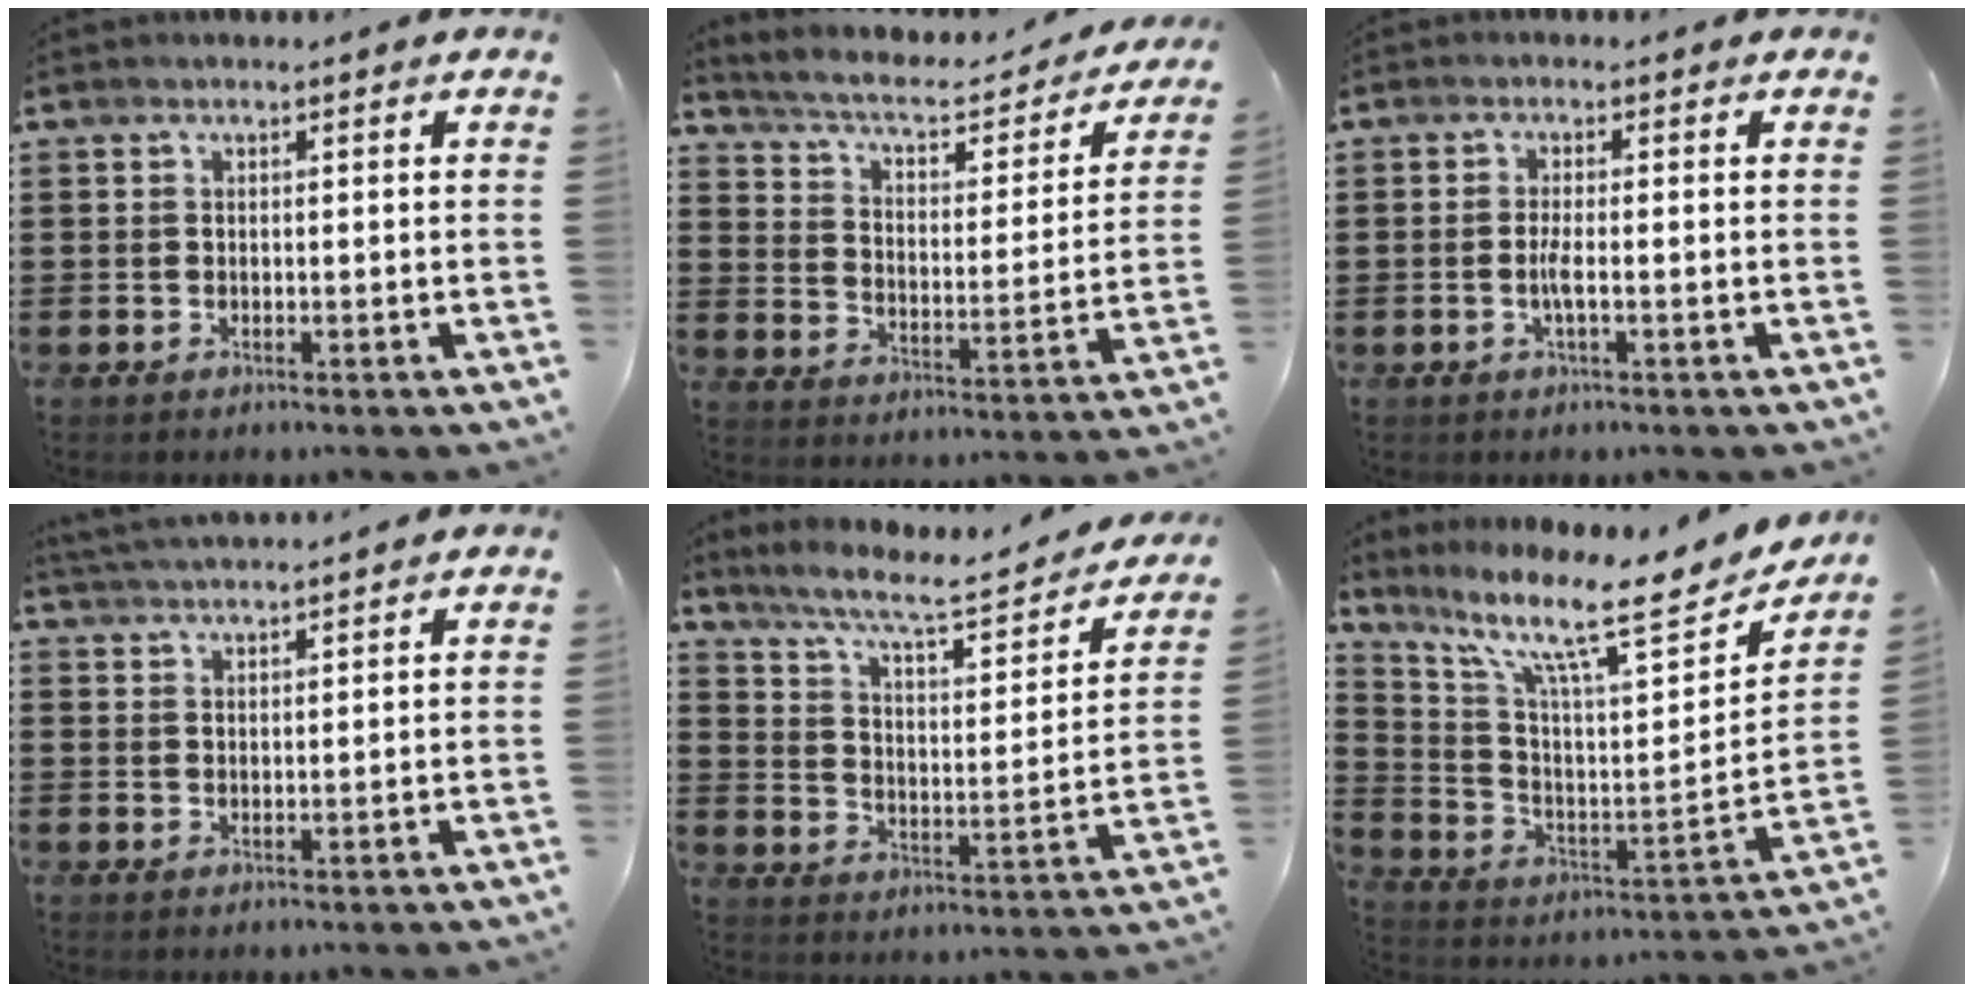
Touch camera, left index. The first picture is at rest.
{"total": 4.3, "force": [3.4, 1.1, 2.3], "torque": [-0.064, -0.025, 0.049]}
{"total": 2.6, "force": [-0.6, 0.3, 2.5], "torque": [-0.060, -0.006, -0.016]}
{"total": 2.7, "force": [2.7, -0.4, 0.2], "torque": [-0.012, -0.007, 0.050]}
{"total": 6.9, "force": [5.6, 0.6, 4.0], "torque": [-0.094, -0.042, 0.085]}
{"total": 11.5, "force": [8.7, 1.7, 7.3], "torque": [-0.154, -0.068, 0.133]}